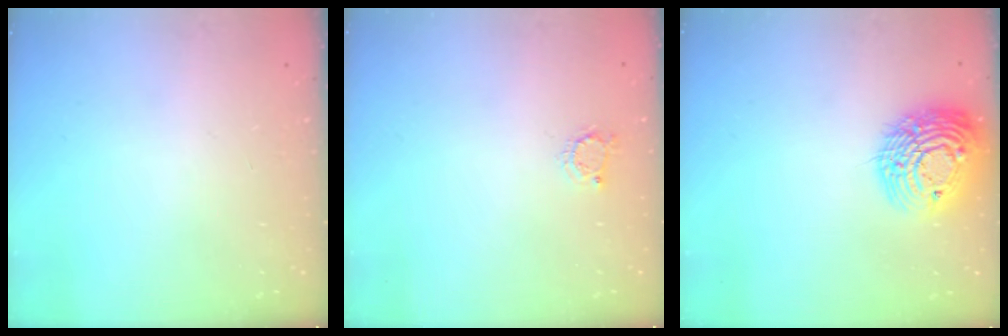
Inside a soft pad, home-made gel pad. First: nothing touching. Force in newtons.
{"total": 3.0, "press": 3.0, "slide": 0.5}
{"total": 17.2, "press": 17.2, "slide": 1.5}